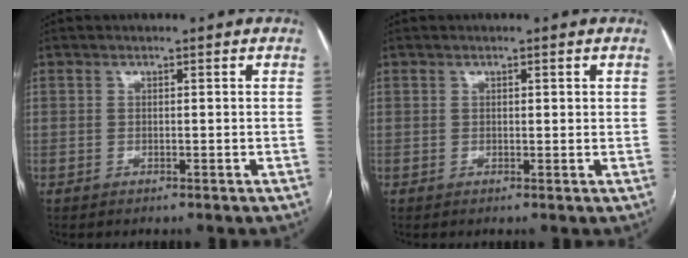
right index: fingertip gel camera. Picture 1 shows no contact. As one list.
[{"total": 0.8, "force": [0.4, 0.4, 0.6], "torque": [-0.006, 0.000, 0.003]}]